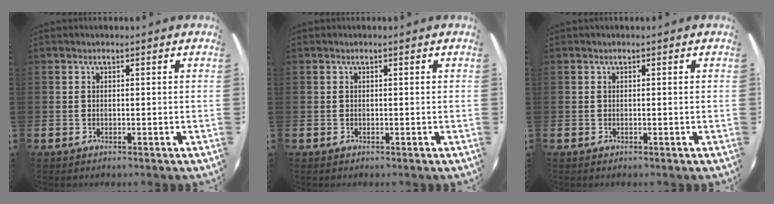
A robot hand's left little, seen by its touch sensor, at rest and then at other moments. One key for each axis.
{"total": 0.0}
{"total": 0.0}